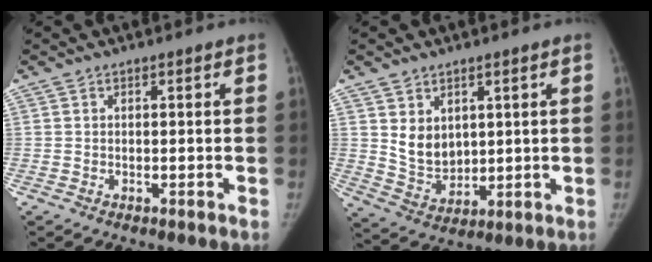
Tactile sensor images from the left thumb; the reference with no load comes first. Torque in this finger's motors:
{"motor_torque": [-0.01, 0.10, 0.66, -0.73, 0.03]}